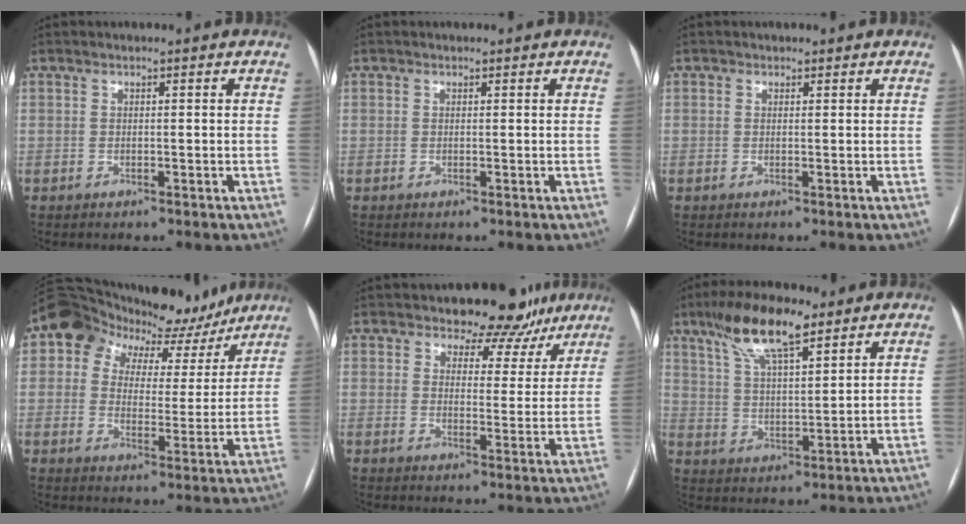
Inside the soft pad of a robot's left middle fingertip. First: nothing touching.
{"total": 0.0}
{"total": 0.6, "force": [0.4, 0.5, 0.0], "torque": [0.001, -0.001, 0.003]}
{"total": 12.8, "force": [9.4, 6.8, 5.2], "torque": [-0.073, 0.033, 0.126]}
{"total": 9.2, "force": [7.7, 4.8, 1.5], "torque": [0.010, -0.005, 0.080]}
{"total": 11.2, "force": [7.6, 2.6, 7.8], "torque": [-0.152, 0.017, 0.141]}